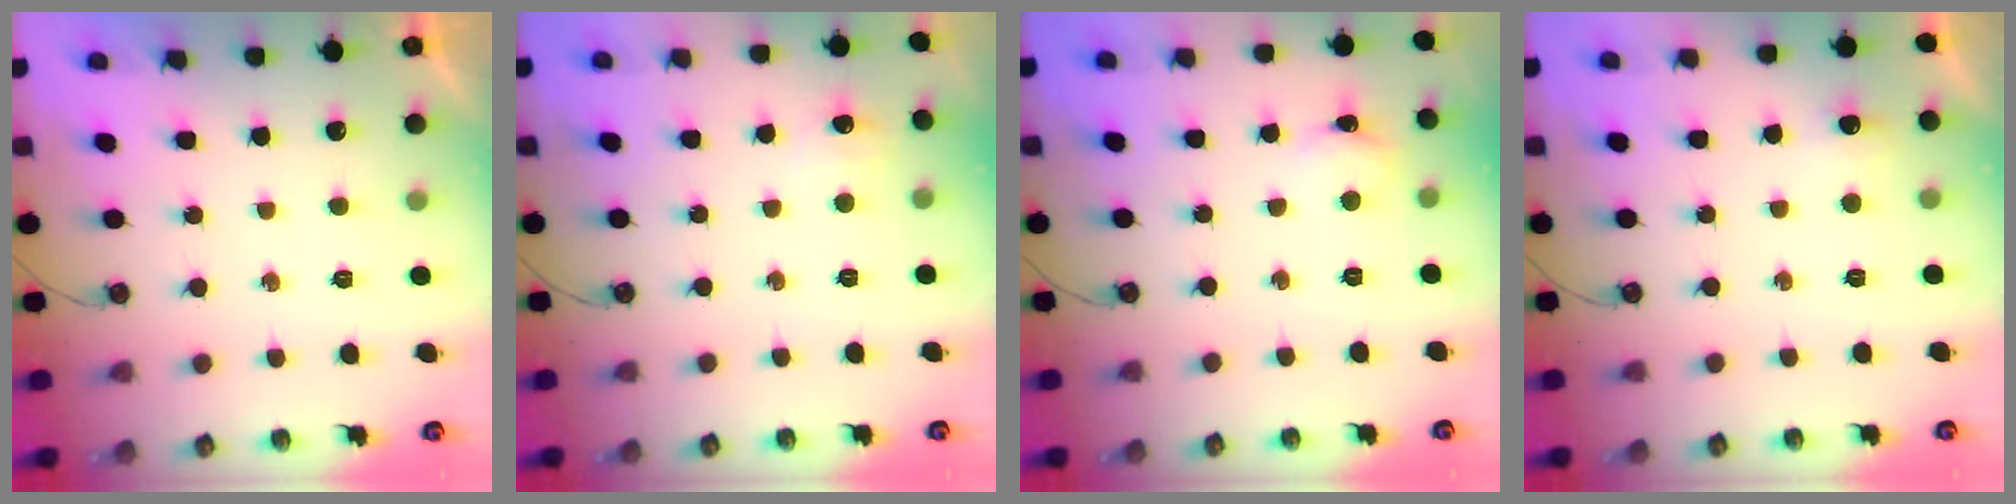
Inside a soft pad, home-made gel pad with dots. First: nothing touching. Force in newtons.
{"total": 4.3, "press": 4.2, "slide": 0.6}
{"total": 3.0, "press": 3.0, "slide": 0.4}
{"total": 6.4, "press": 4.9, "slide": 4.1}